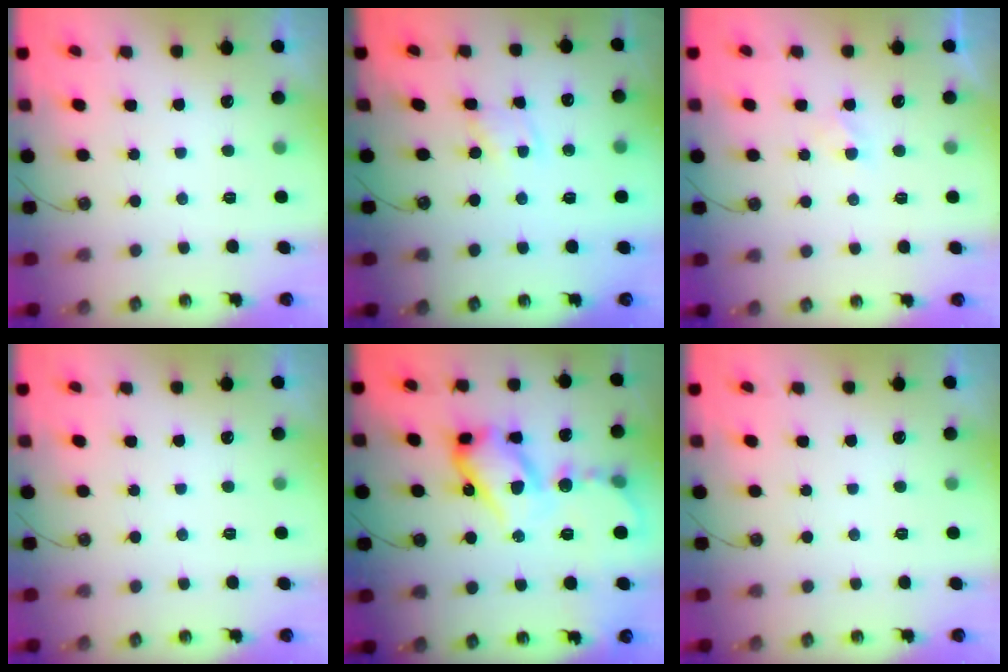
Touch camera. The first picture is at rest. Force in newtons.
{"total": 2.1, "press": 2.1, "slide": 0.3}
{"total": 1.5, "press": 1.4, "slide": 0.4}
{"total": 0.0}
{"total": 21.1, "press": 21.0, "slide": 2.3}
{"total": 0.0}